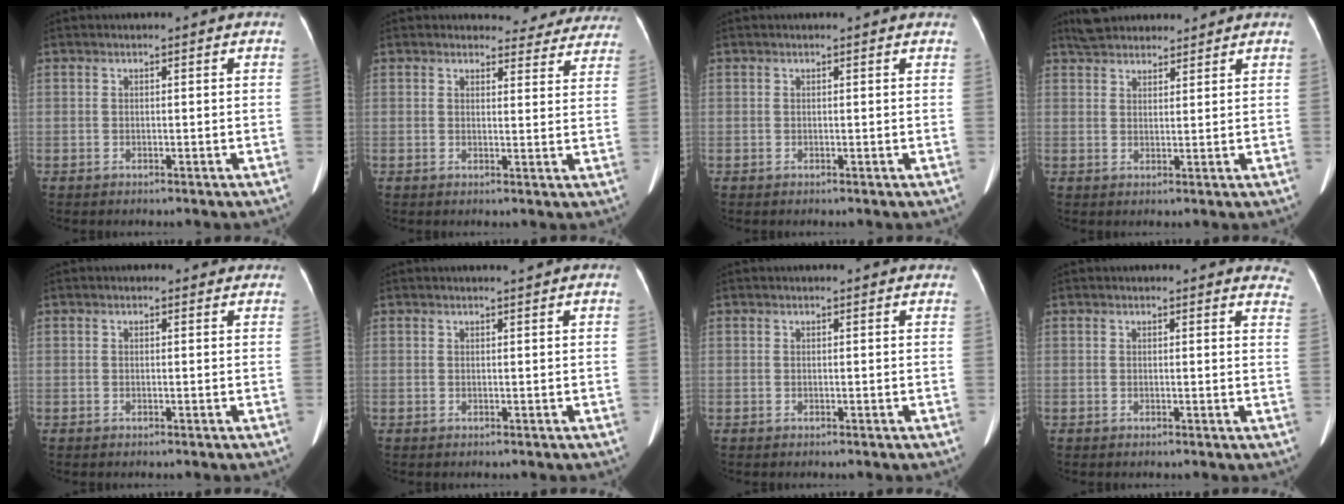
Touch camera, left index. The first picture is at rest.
{"total": 9.3, "force": [8.8, 2.9, 0.3], "torque": [0.036, -0.015, 0.074]}
{"total": 1.7, "force": [1.6, 0.3, 0.4], "torque": [-0.012, 0.005, 0.007]}
{"total": 7.9, "force": [7.1, 2.4, 2.5], "torque": [-0.038, 0.033, 0.121]}
{"total": 0.8, "force": [0.7, 0.4, 0.2], "torque": [-0.003, 0.004, 0.002]}
{"total": 0.9, "force": [0.8, -0.3, 0.2], "torque": [-0.011, -0.004, 0.017]}
{"total": 2.1, "force": [2.0, 0.5, 0.4], "torque": [-0.011, 0.004, 0.009]}
{"total": 6.6, "force": [6.4, 1.6, 0.8], "torque": [0.027, -0.022, 0.029]}